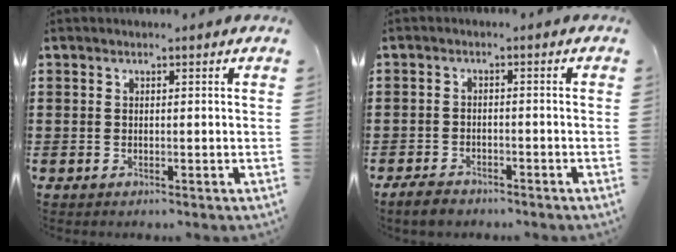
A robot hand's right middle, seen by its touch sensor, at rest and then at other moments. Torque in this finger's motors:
{"motor_torque": [0.76, -0.45, 0.01, 0.04]}